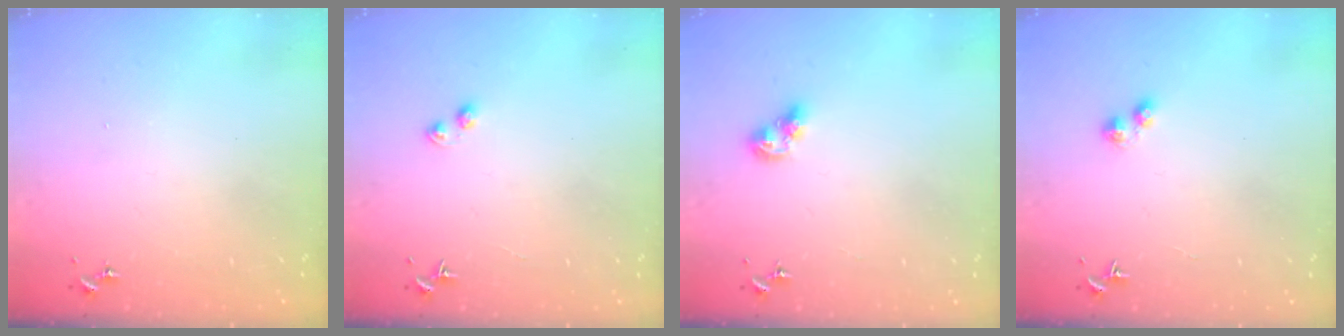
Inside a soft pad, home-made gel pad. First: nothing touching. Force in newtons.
{"total": 2.8, "press": 2.7, "slide": 0.4}
{"total": 6.3, "press": 6.3, "slide": 0.5}
{"total": 2.5, "press": 2.5, "slide": 0.4}